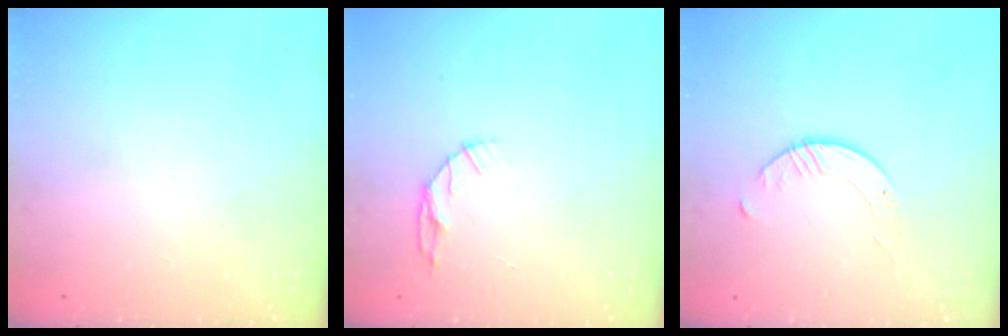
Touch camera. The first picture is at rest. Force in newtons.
{"total": 4.4, "press": 4.4, "slide": 0.5}
{"total": 2.6, "press": 2.6, "slide": 0.3}